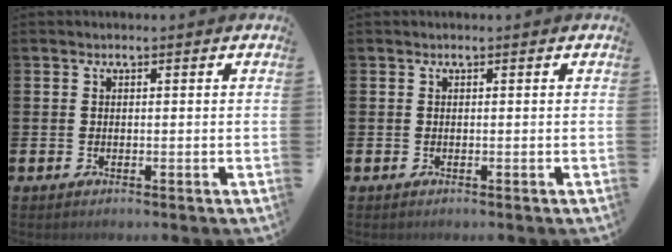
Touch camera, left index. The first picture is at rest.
{"total": 0.0}